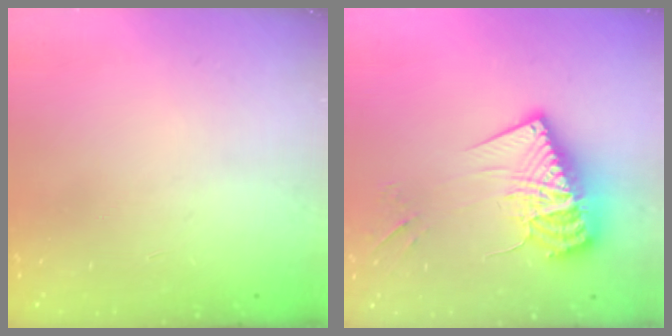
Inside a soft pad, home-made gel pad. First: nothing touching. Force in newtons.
{"total": 18.3, "press": 18.2, "slide": 1.8}